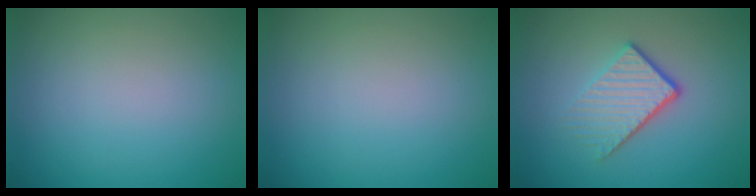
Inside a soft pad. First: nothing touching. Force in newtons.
{"total": 0.0}
{"total": 4.1, "press": 2.7, "slide": 3.1}